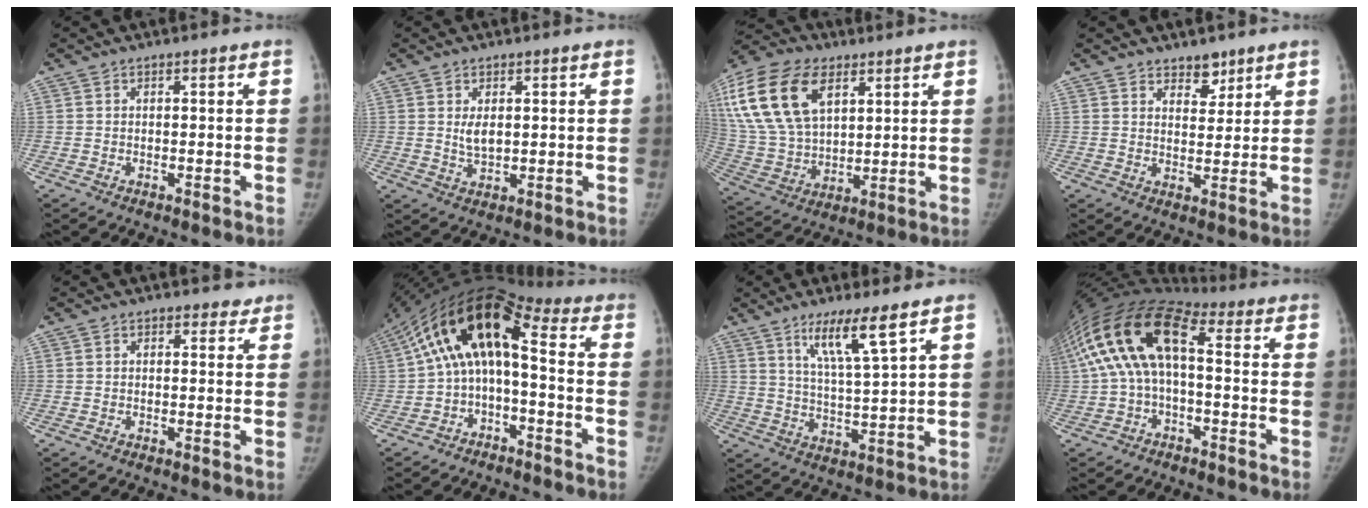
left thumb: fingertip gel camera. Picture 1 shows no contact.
{"total": 3.4, "force": [0.7, 1.9, 2.8], "torque": [-0.041, -0.016, 0.016]}
{"total": 22.3, "force": [9.3, 13.3, 15.3], "torque": [-0.315, -0.006, 0.176]}
{"total": 4.1, "force": [3.1, 2.3, 1.3], "torque": [0.009, -0.029, 0.048]}
{"total": 1.9, "force": [1.1, 1.5, 0.4], "torque": [0.012, -0.003, 0.007]}
{"total": 14.8, "force": [-0.5, 6.7, 13.1], "torque": [-0.233, 0.082, -0.017]}
{"total": 9.0, "force": [5.6, 0.4, 7.0], "torque": [-0.129, -0.039, 0.106]}
{"total": 17.3, "force": [1.2, 8.6, 14.9], "torque": [-0.307, 0.052, 0.010]}